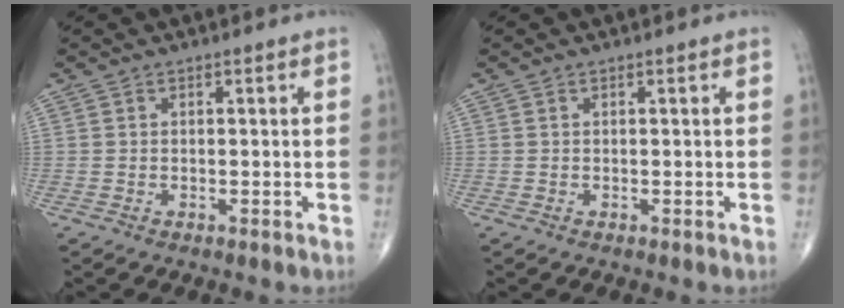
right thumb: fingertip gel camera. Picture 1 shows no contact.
{"total": 0.0}